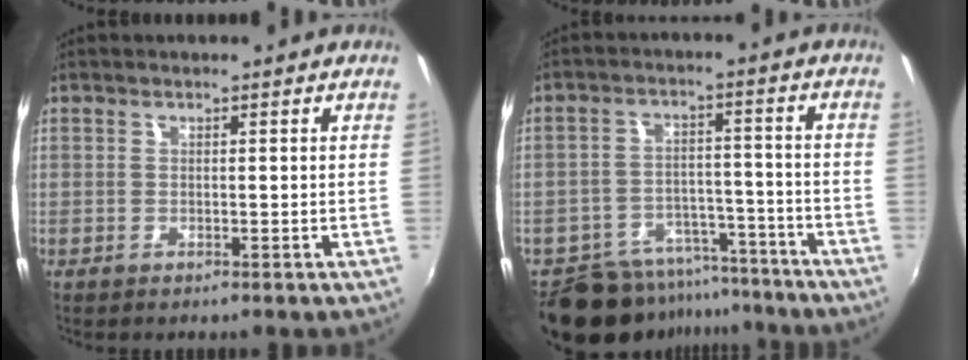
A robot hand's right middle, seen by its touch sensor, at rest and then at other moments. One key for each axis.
{"total": 15.3, "fx": -13.0, "fy": 6.9, "fz": 4.2, "tx": -0.103, "ty": 0.025, "tz": -0.176}